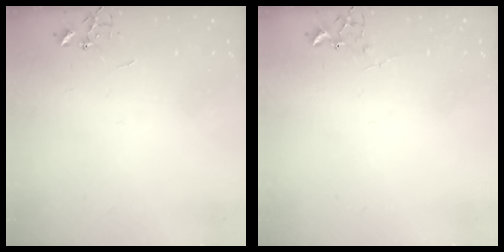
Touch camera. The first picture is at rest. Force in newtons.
{"total": 5.4, "press": 5.3, "slide": 0.8}